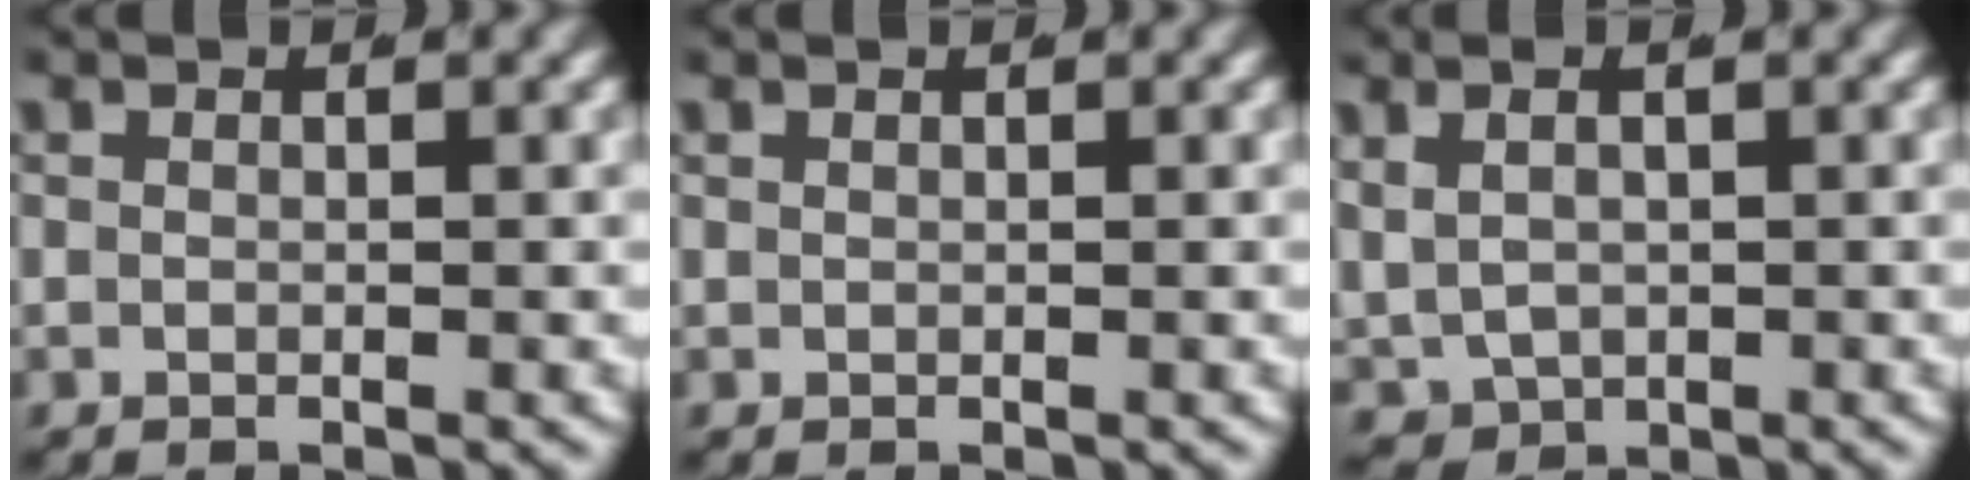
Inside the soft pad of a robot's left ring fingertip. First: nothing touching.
{"total": 0.5, "force": [0.4, -0.3, 0.0], "torque": [0.002, 0.001, 0.007]}
{"total": 4.2, "force": [0.7, 3.5, 2.2], "torque": [-0.047, -0.016, 0.026]}